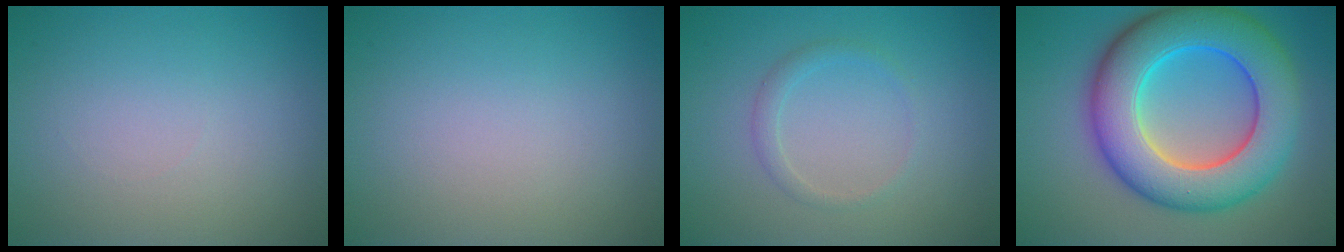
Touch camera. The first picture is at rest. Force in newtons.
{"total": 0.0}
{"total": 1.3, "press": 1.3, "slide": 0.1}
{"total": 11.6, "press": 11.6, "slide": 0.2}